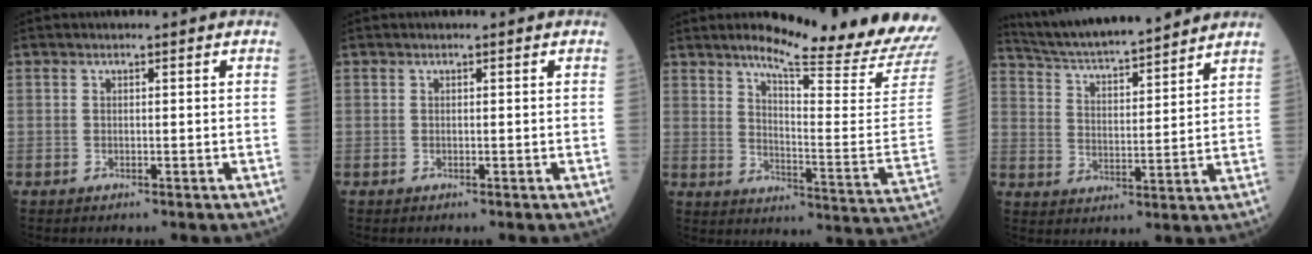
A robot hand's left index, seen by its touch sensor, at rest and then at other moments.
{"total": 0.0}
{"total": 19.3, "force": [17.5, -1.9, 7.8], "torque": [-0.127, -0.119, 0.217]}
{"total": 17.4, "force": [15.8, 1.4, 7.2], "torque": [-0.127, 0.014, 0.248]}